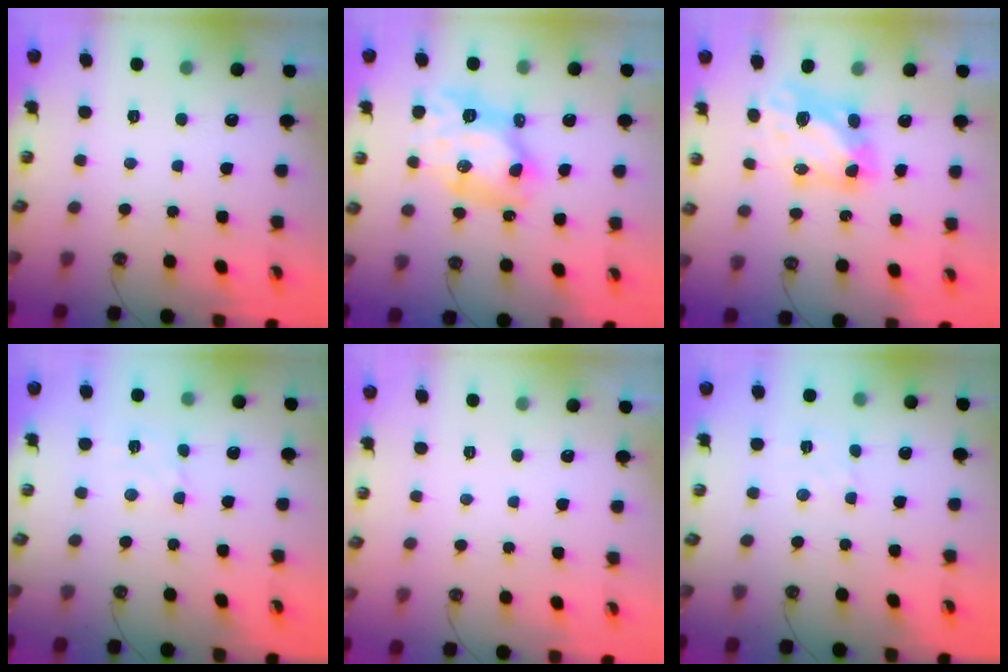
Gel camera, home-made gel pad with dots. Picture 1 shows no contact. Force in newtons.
{"total": 10.7, "press": 10.7, "slide": 0.5}
{"total": 7.0, "press": 7.0, "slide": 0.6}
{"total": 2.9, "press": 2.8, "slide": 0.6}
{"total": 0.0}
{"total": 2.7, "press": 2.7, "slide": 0.5}